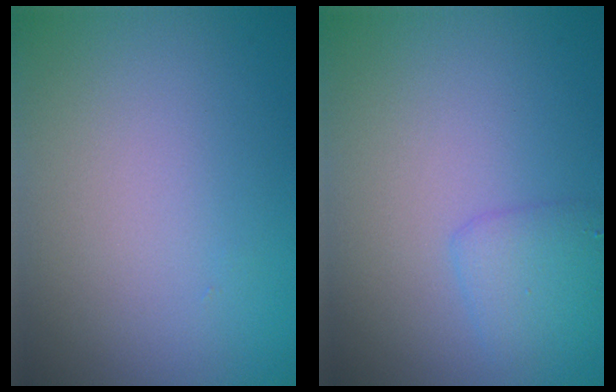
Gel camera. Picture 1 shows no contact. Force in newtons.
{"total": 2.0, "press": 2.0, "slide": 0.0}